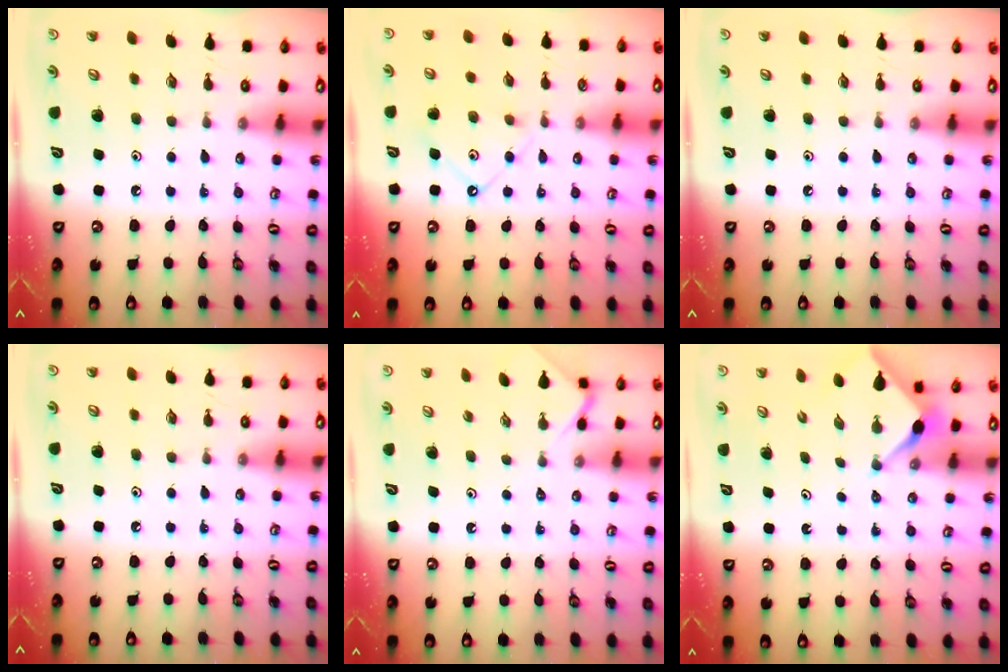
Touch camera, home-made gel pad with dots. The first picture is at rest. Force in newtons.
{"total": 7.7, "press": 7.7, "slide": 0.8}
{"total": 0.0}
{"total": 0.0}
{"total": 2.5, "press": 2.5, "slide": 0.4}
{"total": 3.1, "press": 3.0, "slide": 0.3}